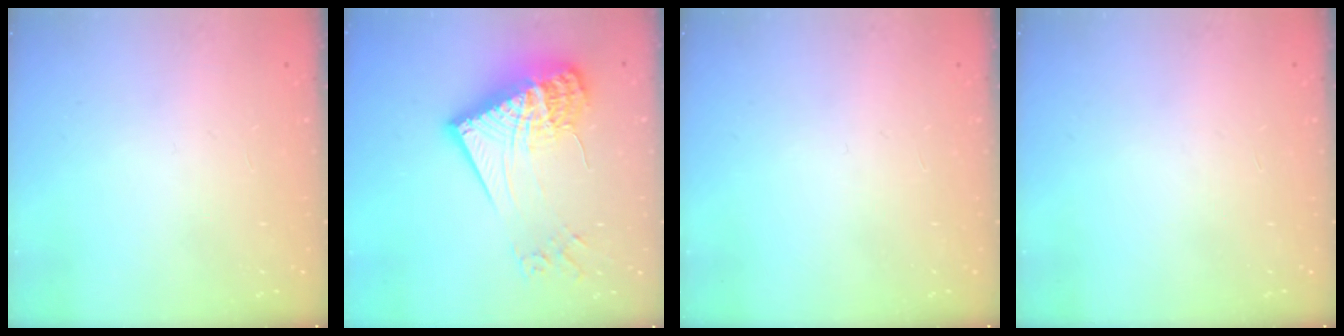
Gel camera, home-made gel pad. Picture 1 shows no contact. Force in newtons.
{"total": 23.4, "press": 23.3, "slide": 2.5}
{"total": 0.0}
{"total": 0.0}